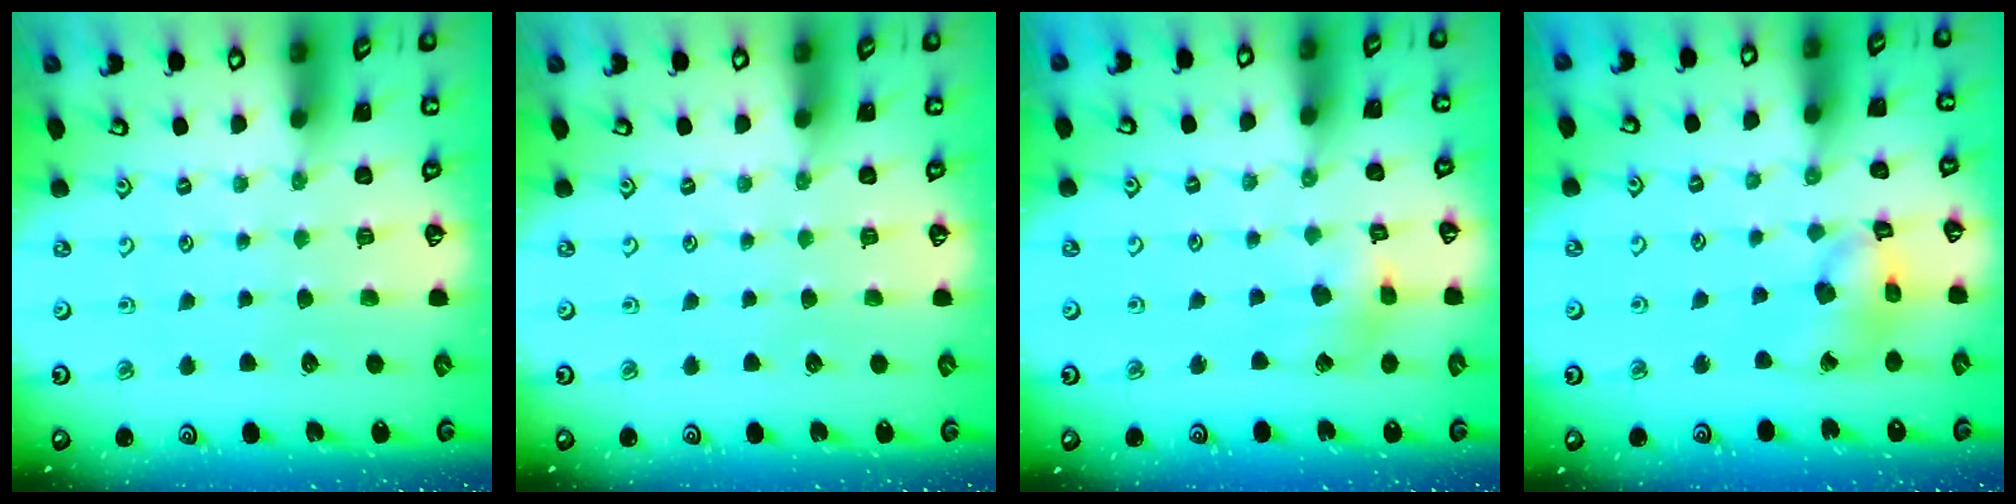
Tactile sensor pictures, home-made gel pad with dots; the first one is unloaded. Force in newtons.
{"total": 0.0}
{"total": 5.9, "press": 5.9, "slide": 0.8}
{"total": 11.8, "press": 11.7, "slide": 1.5}